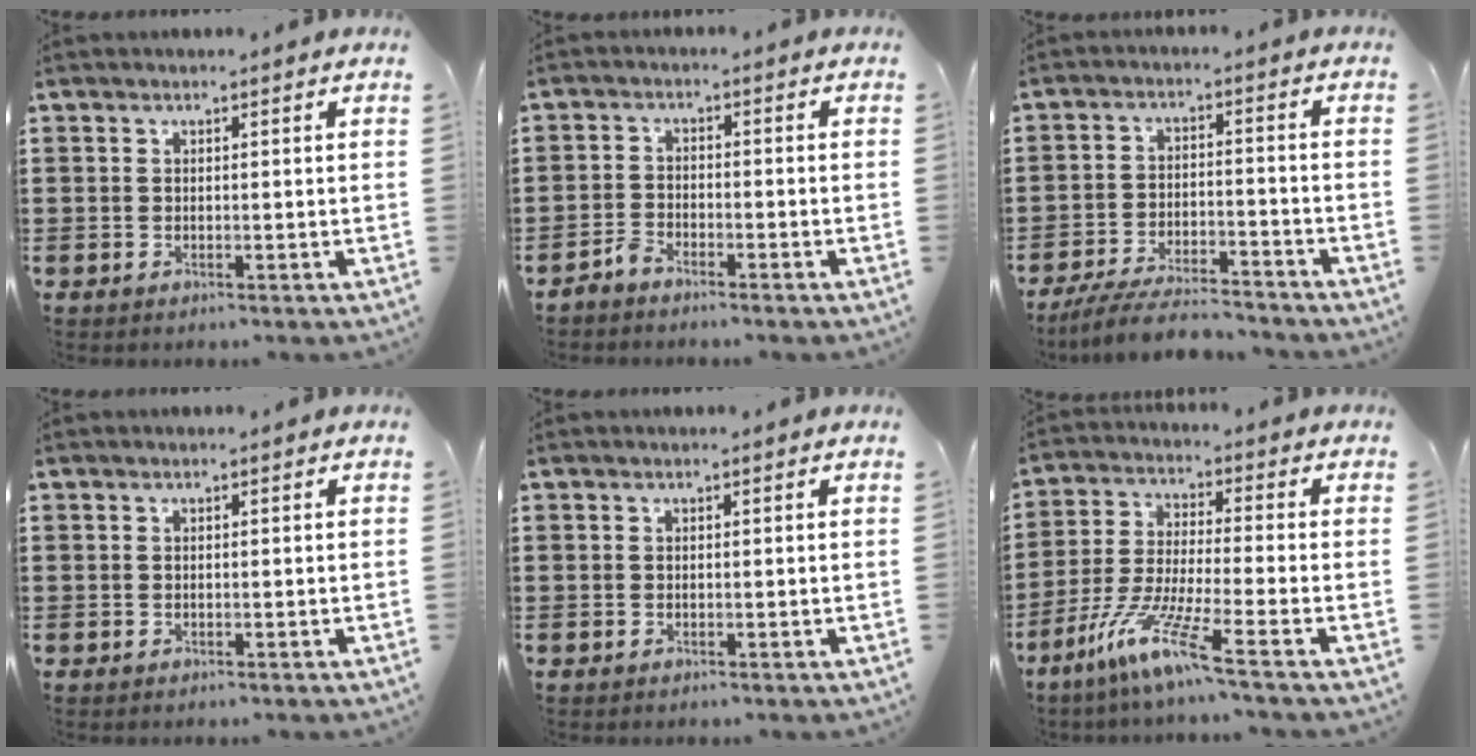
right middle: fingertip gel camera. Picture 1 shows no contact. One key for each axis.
{"total": 2.3, "fx": -2.2, "fy": 0.3, "fz": 0.5, "tx": -0.022, "ty": 0.002, "tz": -0.047}
{"total": 6.6, "fx": -6.1, "fy": 0.6, "fz": 2.4, "tx": -0.047, "ty": -0.002, "tz": -0.116}
{"total": 0.0}
{"total": 0.0}
{"total": 9.6, "fx": -6.5, "fy": 0.0, "fz": 7.0, "tx": -0.160, "ty": -0.021, "tz": -0.132}